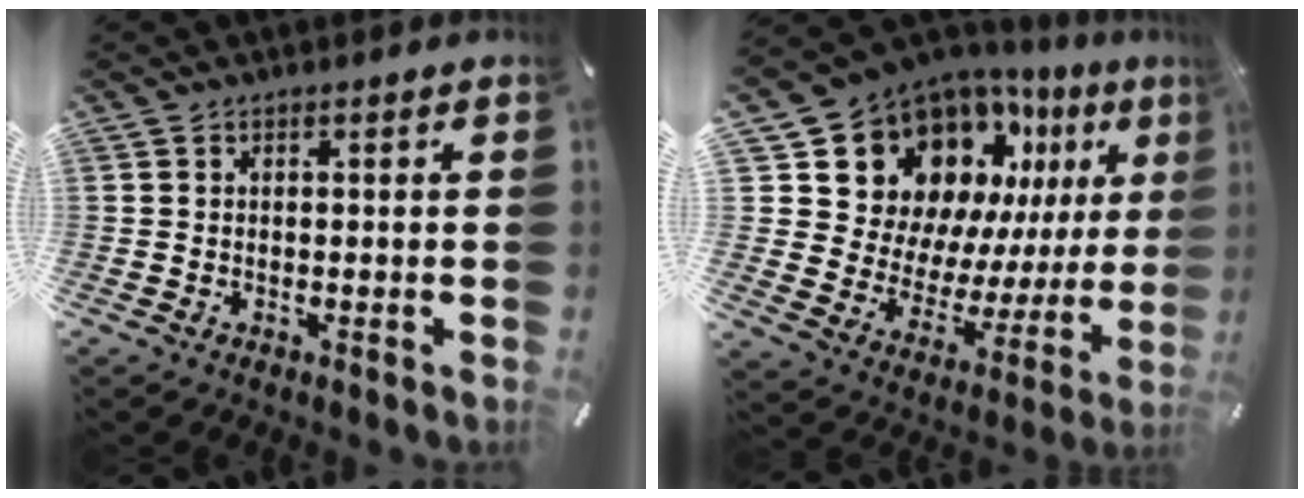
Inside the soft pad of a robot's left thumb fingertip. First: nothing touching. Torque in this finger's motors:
{"motor_torque": [1.06, 1.35, 1.99, -0.78, 0.26]}